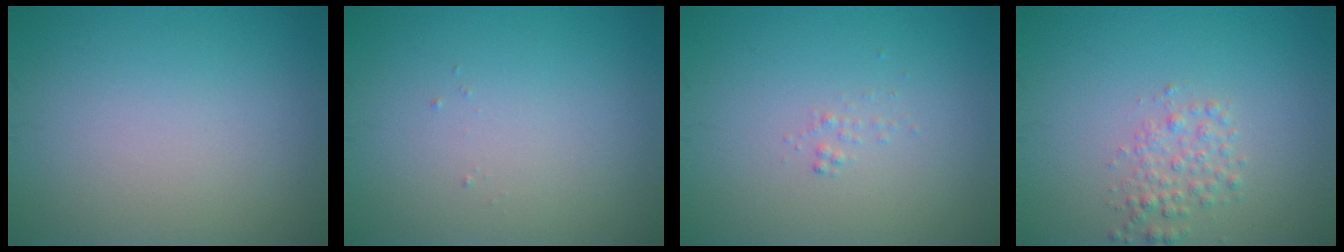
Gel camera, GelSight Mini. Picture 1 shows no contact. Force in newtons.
{"total": 0.0}
{"total": 0.5, "press": 0.5, "slide": 0.0}
{"total": 2.1, "press": 2.1, "slide": 0.0}